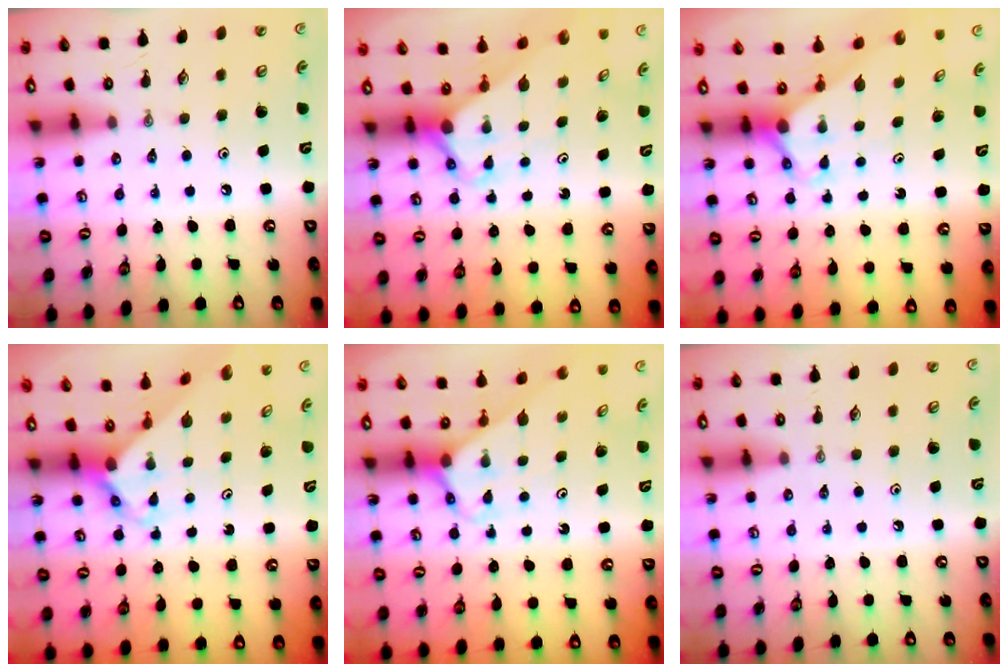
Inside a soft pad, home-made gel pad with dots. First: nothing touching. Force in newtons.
{"total": 3.0, "press": 3.0, "slide": 0.3}
{"total": 2.7, "press": 2.7, "slide": 0.0}
{"total": 3.5, "press": 3.5, "slide": 0.2}
{"total": 3.0, "press": 3.0, "slide": 0.2}
{"total": 0.0}